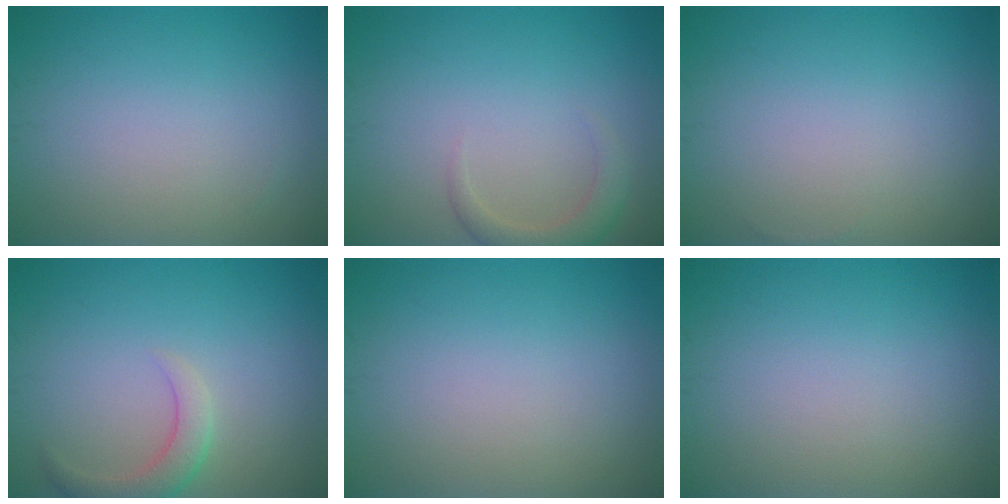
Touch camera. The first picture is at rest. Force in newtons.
{"total": 2.3, "press": 2.3, "slide": 0.2}
{"total": 0.0}
{"total": 2.7, "press": 2.7, "slide": 0.2}
{"total": 0.0}
{"total": 0.0}